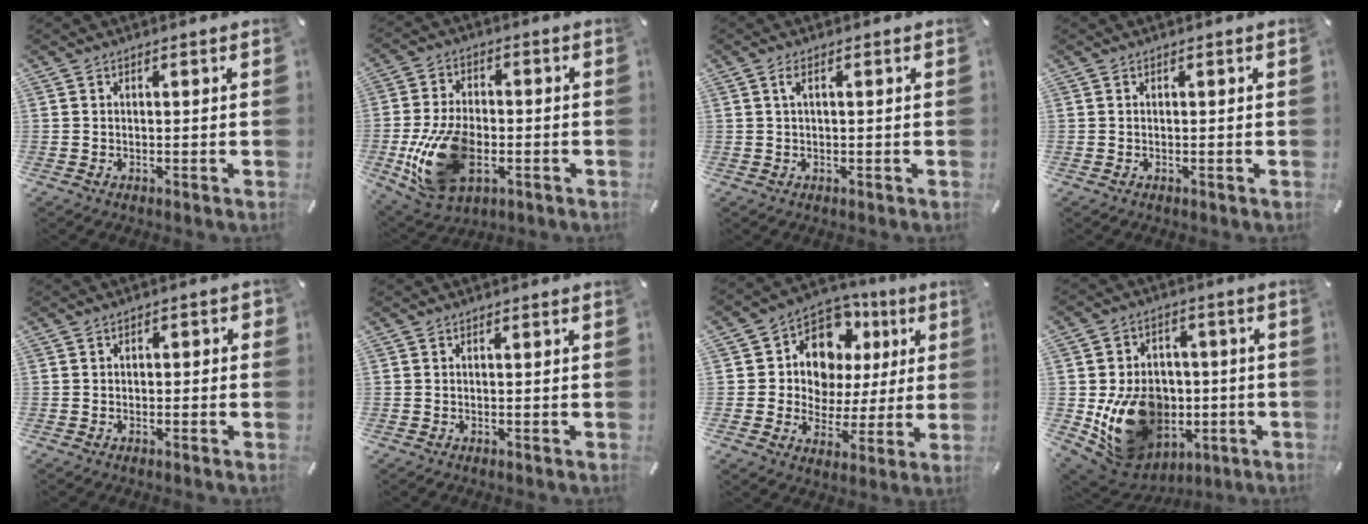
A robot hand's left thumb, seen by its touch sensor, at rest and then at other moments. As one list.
[{"total": 16.9, "force": [-4.1, 10.9, 12.2], "torque": [-0.259, 0.000, -0.069]}, {"total": 2.1, "force": [0.5, 0.6, 1.9], "torque": [-0.038, 0.005, 0.006]}, {"total": 0.0}, {"total": 1.7, "force": [-1.0, 1.1, 0.8], "torque": [-0.015, 0.008, -0.022]}, {"total": 0.0}, {"total": 10.9, "force": [4.9, 9.1, 3.3], "torque": [-0.061, -0.044, 0.095]}, {"total": 17.9, "force": [-3.2, 14.9, 9.4], "torque": [-0.156, 0.007, -0.038]}]